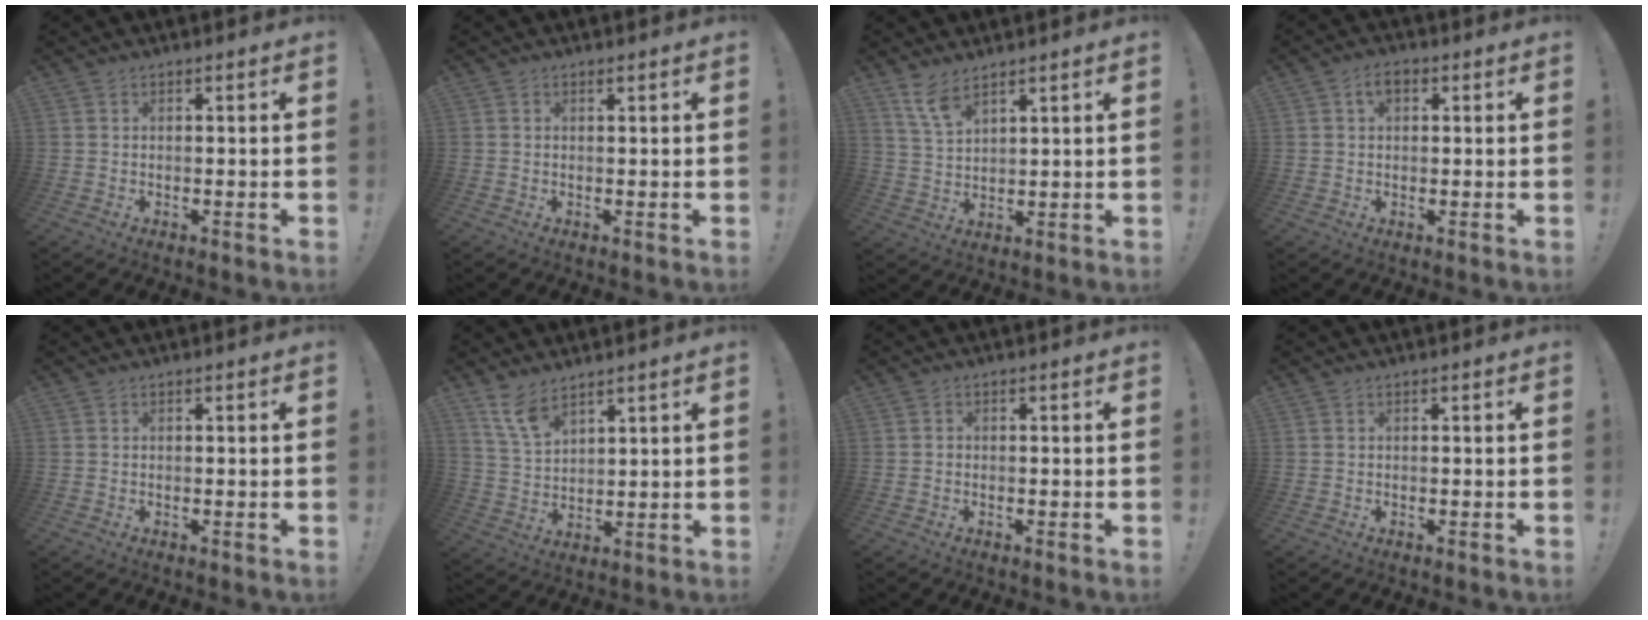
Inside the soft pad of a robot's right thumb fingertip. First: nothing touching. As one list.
[{"total": 0.5, "force": [0.5, 0.0, 0.2], "torque": [0.003, -0.003, 0.007]}, {"total": 6.9, "force": [5.1, 2.4, 3.9], "torque": [-0.075, -0.028, 0.096]}, {"total": 4.0, "force": [1.4, 2.4, 2.9], "torque": [-0.045, 0.006, 0.024]}, {"total": 0.0}, {"total": 8.0, "force": [6.2, 3.1, 3.9], "torque": [-0.081, -0.032, 0.119]}, {"total": 0.6, "force": [-0.4, 0.5, 0.1], "torque": [-0.005, 0.003, -0.005]}, {"total": 0.0}]